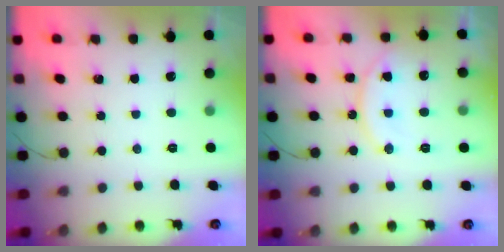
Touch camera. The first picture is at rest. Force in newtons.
{"total": 12.4, "press": 12.4, "slide": 0.8}